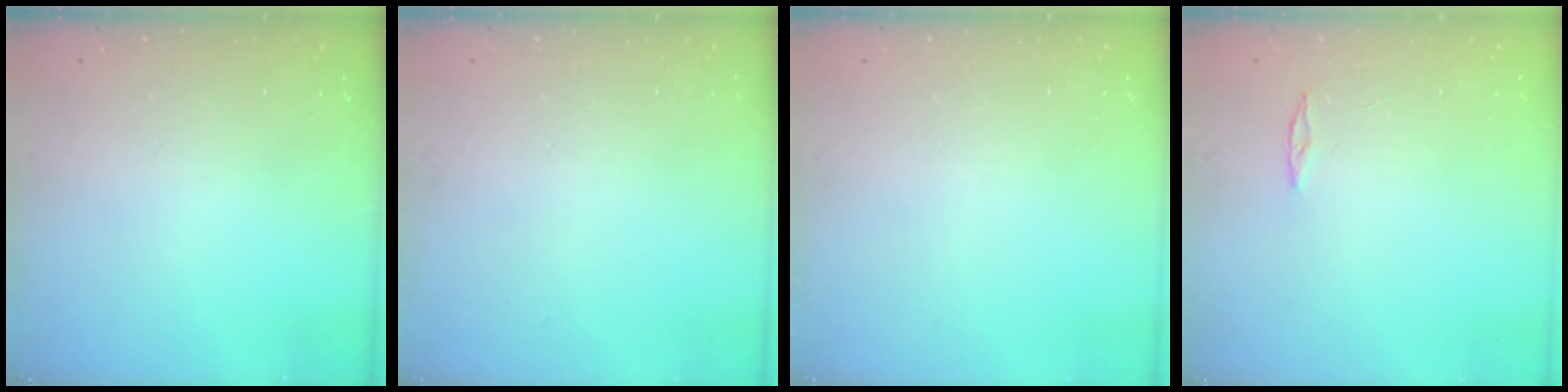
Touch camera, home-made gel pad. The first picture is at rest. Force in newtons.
{"total": 0.0}
{"total": 0.0}
{"total": 3.0, "press": 2.9, "slide": 0.3}